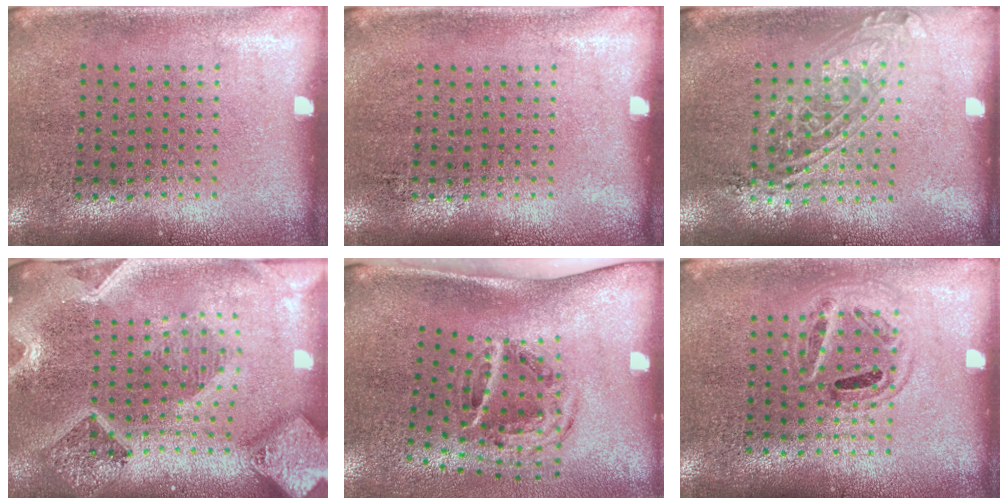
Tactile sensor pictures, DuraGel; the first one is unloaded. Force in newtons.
{"total": 0.0}
{"total": 1.6, "press": 1.3, "slide": 0.8}
{"total": 3.8, "press": 3.0, "slide": 2.2}
{"total": 2.0, "press": 1.2, "slide": 1.5}
{"total": 0.9, "press": 0.9, "slide": 0.1}